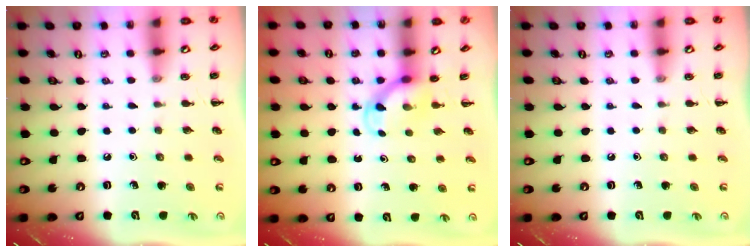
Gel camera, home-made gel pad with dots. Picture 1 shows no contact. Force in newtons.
{"total": 3.5, "press": 3.3, "slide": 1.4}
{"total": 0.0}